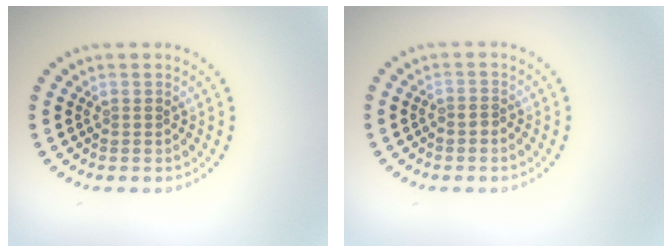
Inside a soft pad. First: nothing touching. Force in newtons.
{"total": 0.6, "press": 0.3, "slide": 0.5}